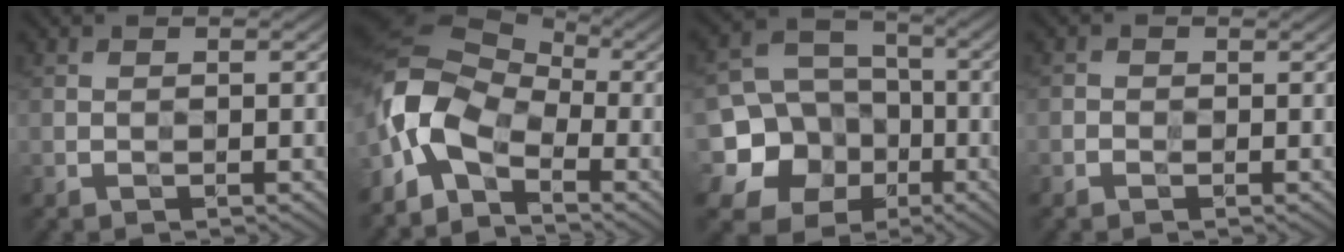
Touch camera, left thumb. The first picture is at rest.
{"total": 10.1, "force": [-3.9, 5.8, 7.3], "torque": [-0.165, 0.002, -0.100]}
{"total": 13.5, "force": [-4.5, 11.9, 4.4], "torque": [-0.134, -0.022, -0.105]}
{"total": 0.6, "force": [-0.3, 0.6, 0.0], "torque": [0.001, -0.003, -0.011]}